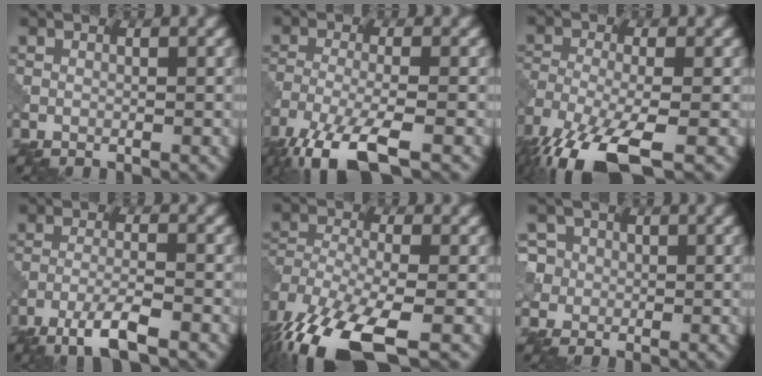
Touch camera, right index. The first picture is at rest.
{"total": 7.9, "force": [-5.4, 1.9, 5.5], "torque": [-0.119, -0.012, -0.104]}
{"total": 10.1, "force": [-6.8, 3.1, 6.8], "torque": [-0.151, -0.016, -0.133]}
{"total": 4.1, "force": [-2.8, 0.4, 3.0], "torque": [-0.060, 0.003, -0.055]}
{"total": 12.6, "force": [-8.0, 4.9, 8.4], "torque": [-0.195, -0.026, -0.141]}
{"total": 6.0, "force": [1.6, 5.5, 1.8], "torque": [-0.041, 0.042, 0.013]}